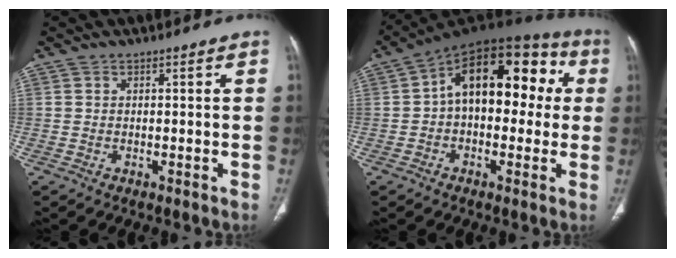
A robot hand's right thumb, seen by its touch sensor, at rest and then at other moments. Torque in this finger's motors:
{"motor_torque": [-0.44, 1.45, 0.91, 0.60, 0.25]}